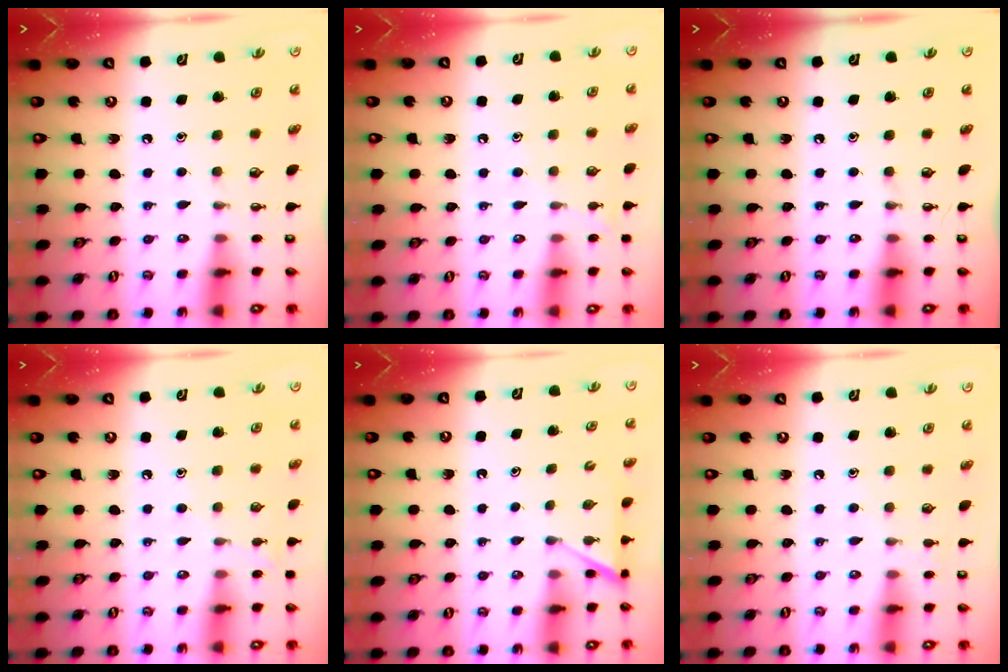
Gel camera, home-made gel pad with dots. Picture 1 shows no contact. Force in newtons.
{"total": 6.9, "press": 6.8, "slide": 0.7}
{"total": 0.0}
{"total": 6.9, "press": 6.8, "slide": 0.7}
{"total": 4.1, "press": 4.1, "slide": 0.2}
{"total": 4.0, "press": 4.0, "slide": 0.5}